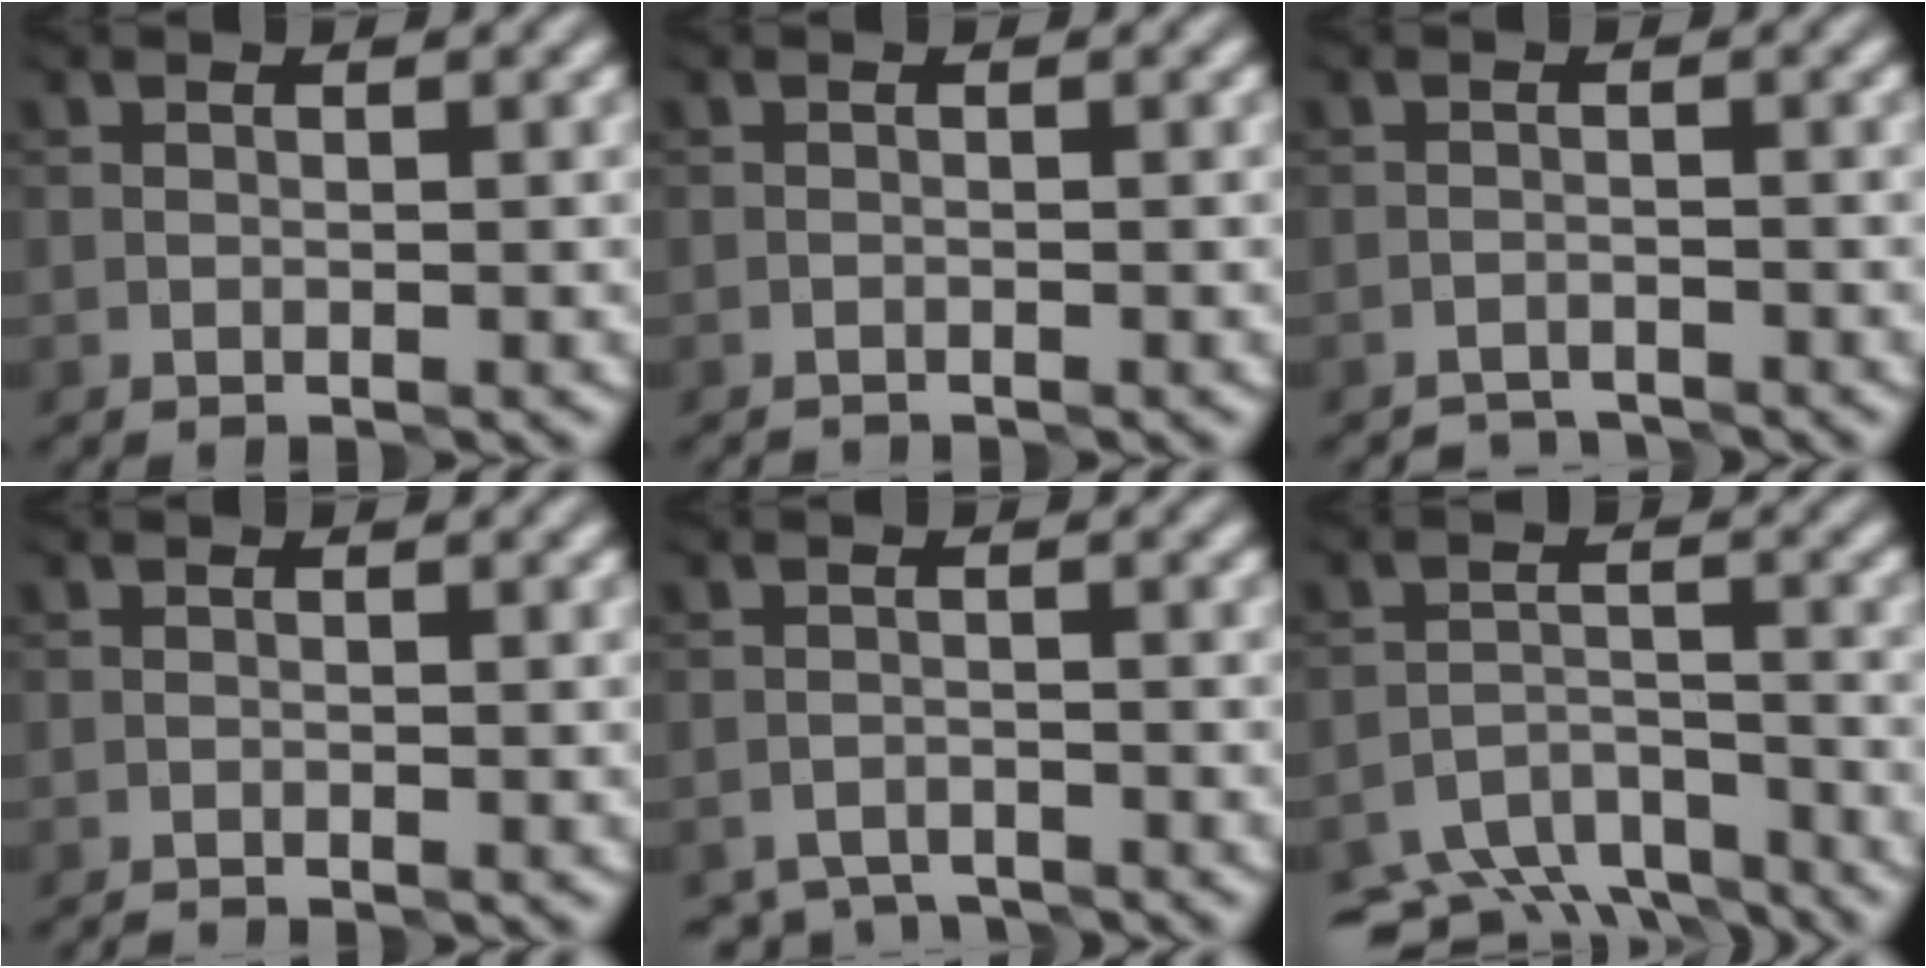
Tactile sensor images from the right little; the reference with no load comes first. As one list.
[{"total": 0.8, "force": [-0.8, 0.0, -0.1], "torque": [0.001, -0.004, -0.020]}, {"total": 2.8, "force": [-2.7, 0.5, 0.1], "torque": [0.004, -0.005, -0.054]}, {"total": 1.0, "force": [-1.0, -0.1, 0.0], "torque": [-0.001, -0.006, -0.024]}, {"total": 4.3, "force": [-4.1, 1.1, 0.6], "torque": [-0.008, -0.015, -0.074]}, {"total": 8.6, "force": [-6.7, 4.0, 3.5], "torque": [-0.057, -0.011, -0.103]}]